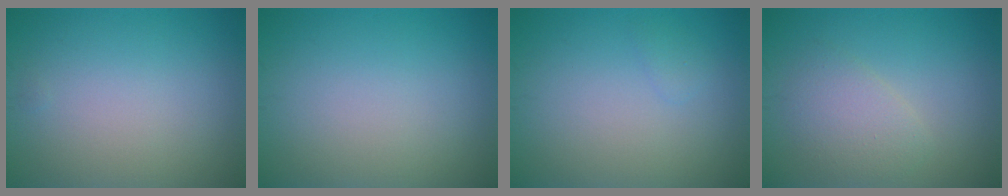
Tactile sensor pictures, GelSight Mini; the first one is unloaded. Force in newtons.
{"total": 0.0}
{"total": 0.7, "press": 0.7, "slide": 0.0}
{"total": 2.6, "press": 2.6, "slide": 0.2}